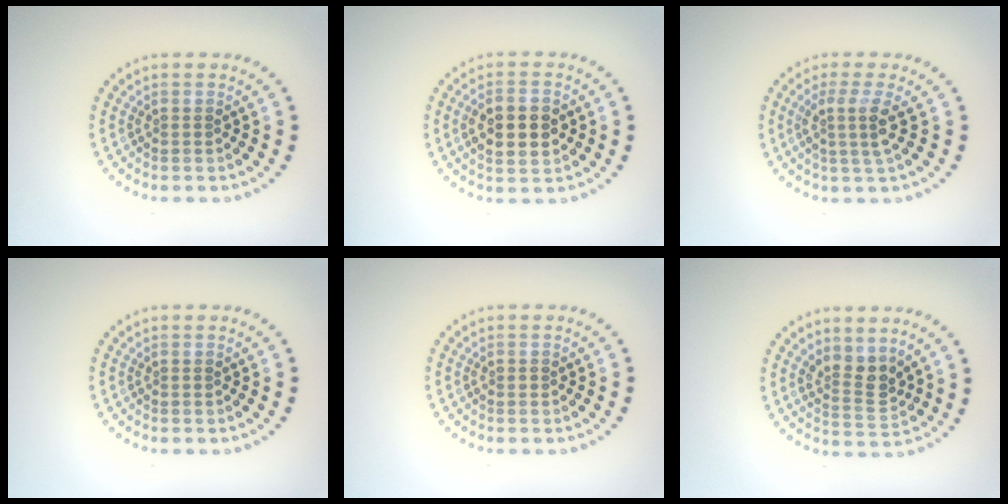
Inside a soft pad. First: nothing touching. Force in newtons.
{"total": 4.0, "press": 4.0, "slide": 0.4}
{"total": 2.6, "press": 2.0, "slide": 1.7}
{"total": 0.0}
{"total": 0.6, "press": 0.6, "slide": 0.0}
{"total": 3.0, "press": 2.6, "slide": 1.5}